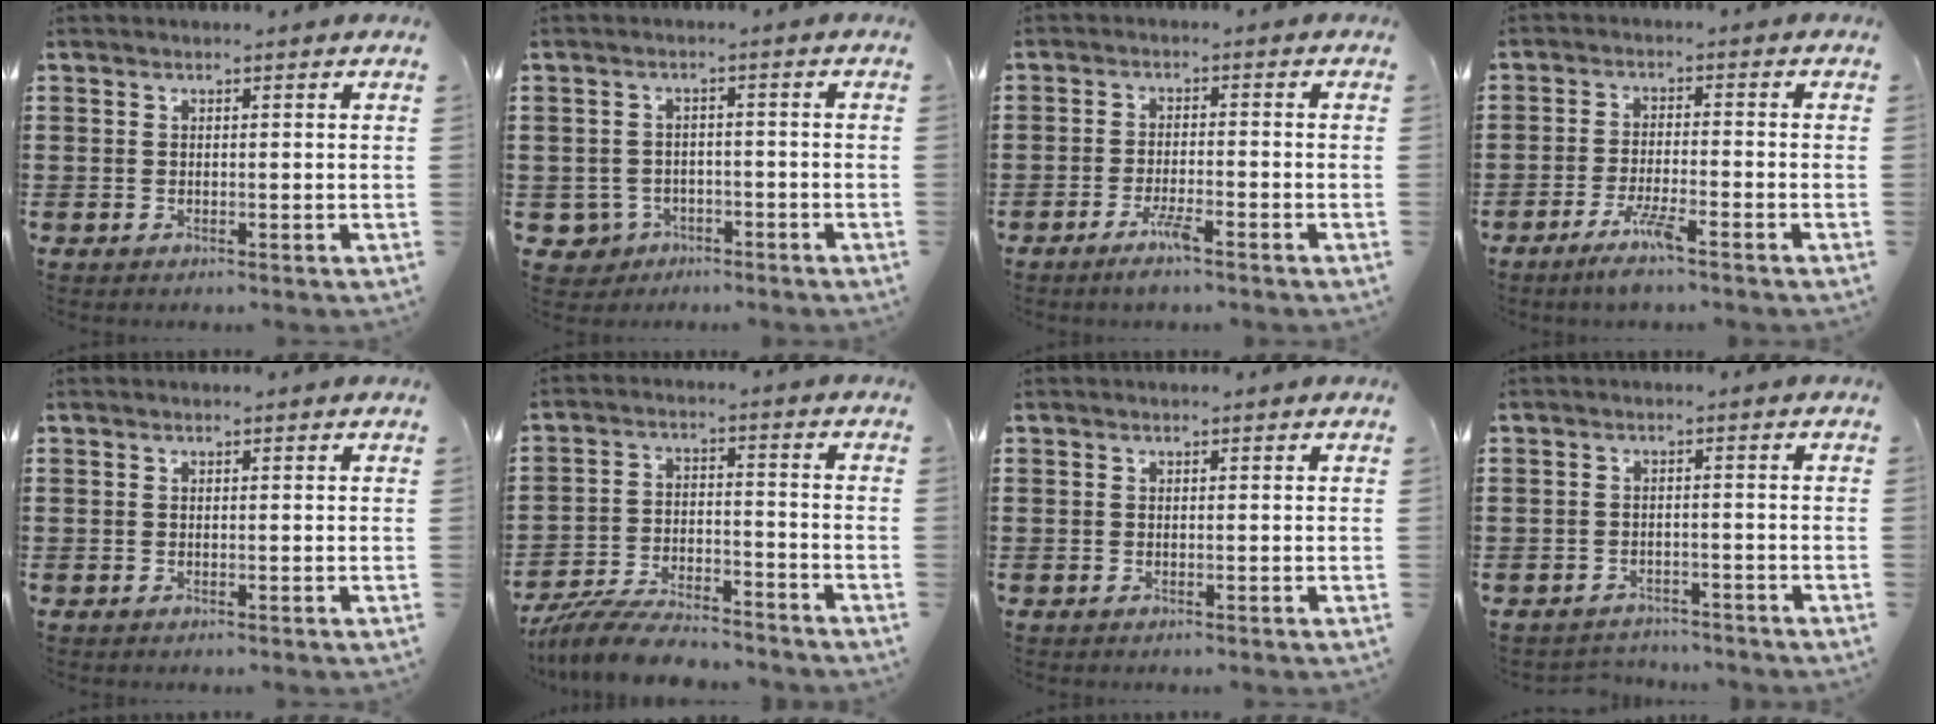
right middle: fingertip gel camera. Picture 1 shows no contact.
{"total": 3.0, "force": [-2.1, 2.0, 0.7], "torque": [-0.037, -0.005, -0.048]}
{"total": 3.7, "force": [-2.4, 0.4, 2.8], "torque": [-0.059, -0.005, -0.045]}
{"total": 4.6, "force": [-3.1, 0.3, 3.4], "torque": [-0.076, -0.009, -0.057]}
{"total": 0.0}
{"total": 8.0, "force": [-7.4, 1.1, 2.7], "torque": [-0.053, 0.009, -0.142]}
{"total": 0.0}
{"total": 2.3, "force": [-2.2, 0.4, -0.3], "torque": [-0.003, -0.002, -0.051]}